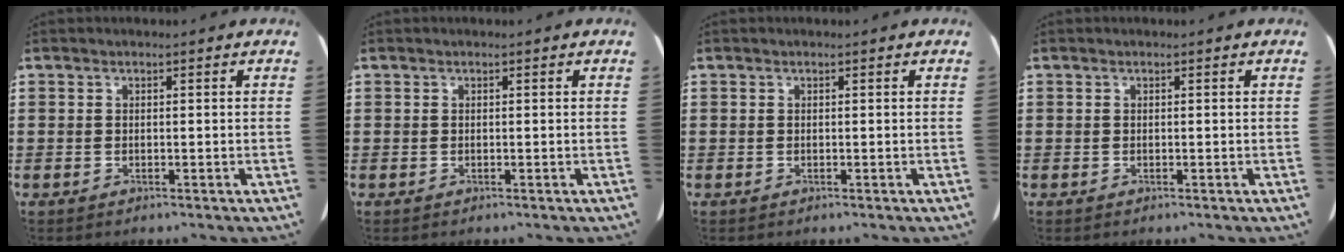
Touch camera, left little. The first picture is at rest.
{"total": 0.0}
{"total": 0.0}
{"total": 0.0}